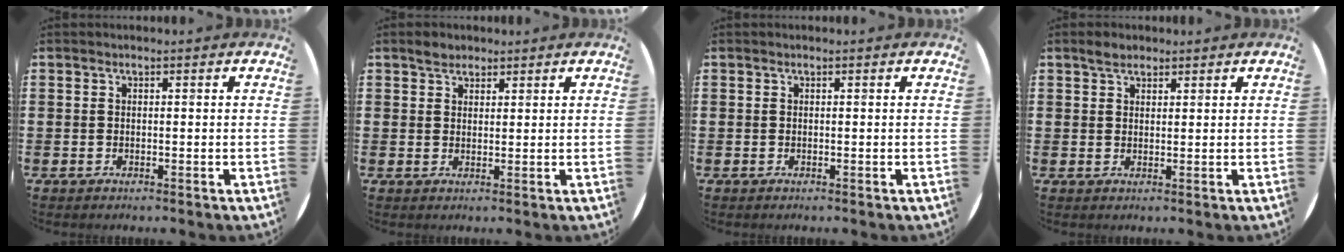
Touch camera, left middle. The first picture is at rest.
{"total": 1.9, "force": [1.7, 0.8, 0.2], "torque": [0.004, 0.002, 0.031]}
{"total": 0.0}
{"total": 2.0, "force": [1.7, 0.9, 0.6], "torque": [-0.005, 0.002, 0.030]}